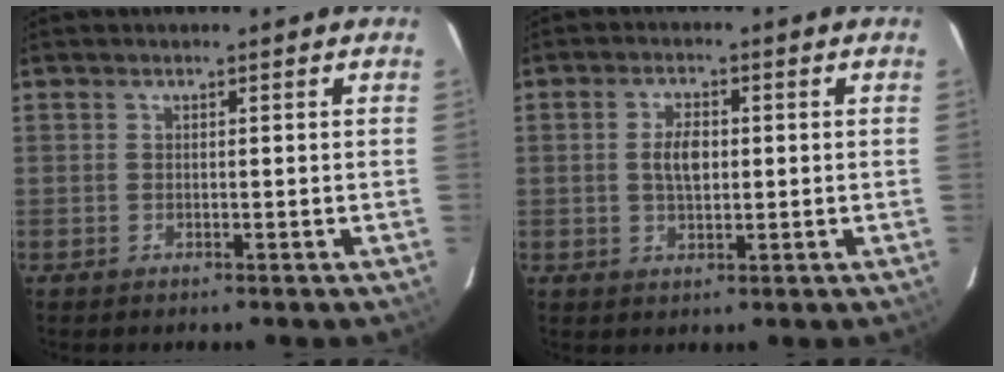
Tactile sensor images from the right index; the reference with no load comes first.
{"total": 4.4, "force": [0.2, 2.4, 3.7], "torque": [-0.069, 0.006, 0.006]}